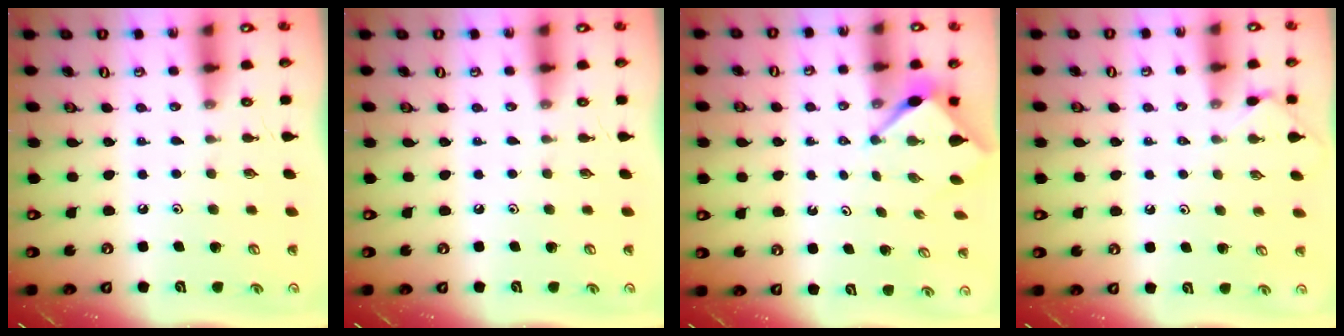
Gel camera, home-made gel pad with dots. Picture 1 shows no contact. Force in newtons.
{"total": 0.0}
{"total": 2.9, "press": 2.9, "slide": 0.3}
{"total": 2.1, "press": 2.0, "slide": 0.5}